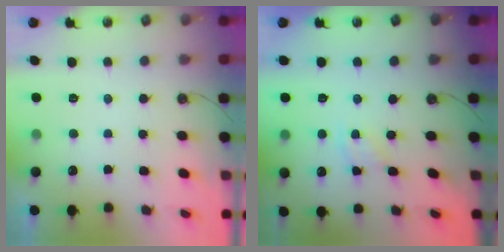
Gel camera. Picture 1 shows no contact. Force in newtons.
{"total": 2.4, "press": 2.4, "slide": 0.3}